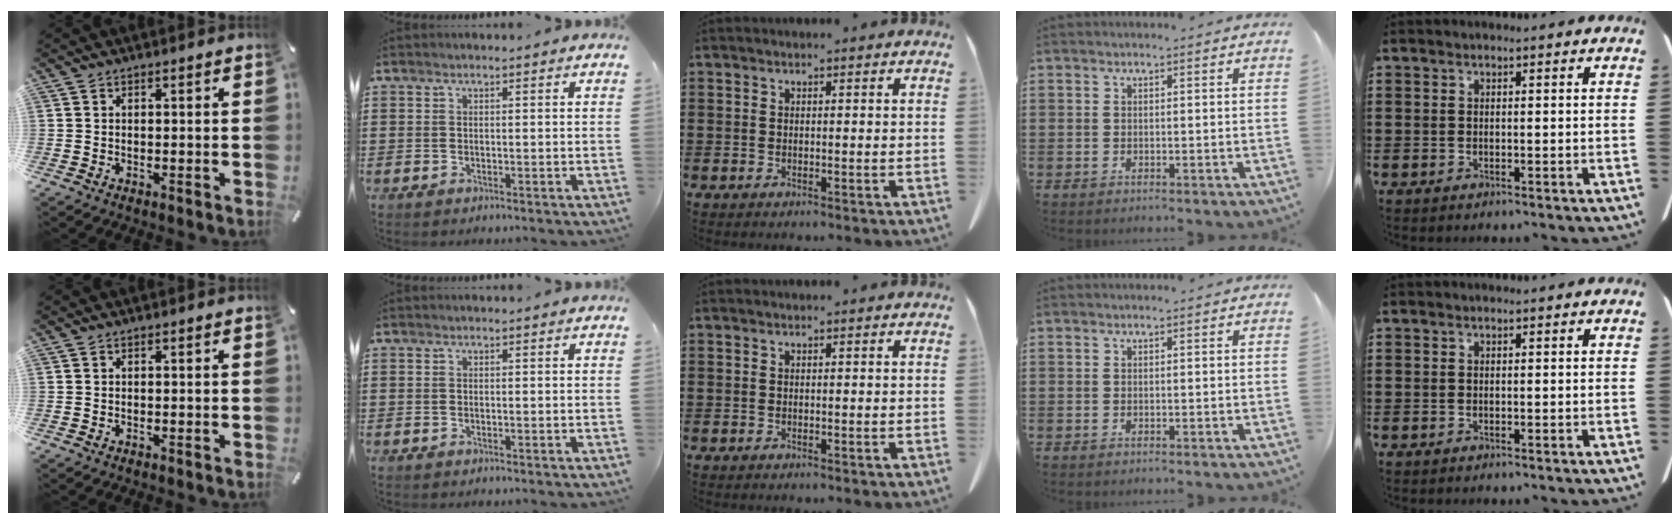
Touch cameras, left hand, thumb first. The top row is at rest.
{}